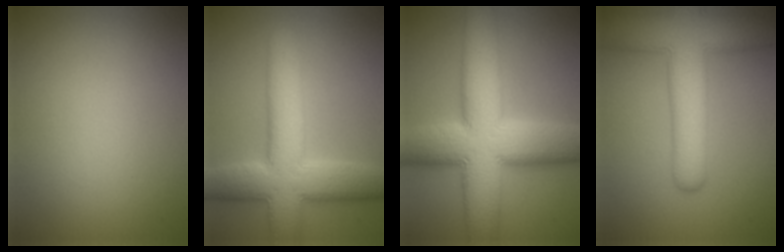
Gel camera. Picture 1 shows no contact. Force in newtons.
{"total": 10.0, "press": 10.0, "slide": 0.6}
{"total": 14.2, "press": 14.2, "slide": 0.8}
{"total": 9.7, "press": 9.6, "slide": 0.6}